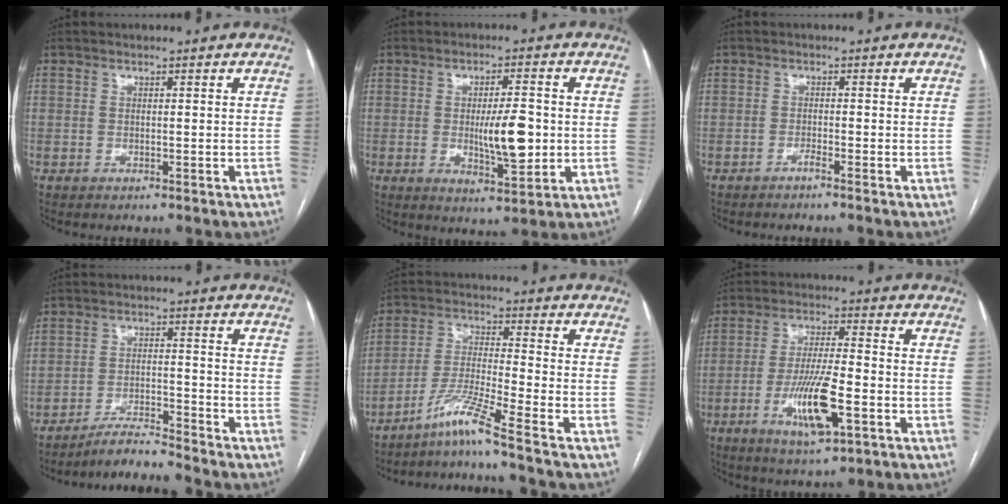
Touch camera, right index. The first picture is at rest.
{"total": 8.2, "force": [-0.6, 2.1, 7.9], "torque": [-0.128, -0.007, -0.005]}
{"total": 1.0, "force": [-0.8, -0.3, 0.4], "torque": [-0.006, 0.001, -0.016]}
{"total": 4.8, "force": [-4.7, -0.9, 0.4], "torque": [-0.005, -0.010, -0.083]}
{"total": 7.8, "force": [-6.0, -2.5, 4.3], "torque": [-0.092, -0.020, -0.119]}
{"total": 10.8, "force": [-3.9, 1.7, 10.0], "torque": [-0.190, -0.010, -0.067]}